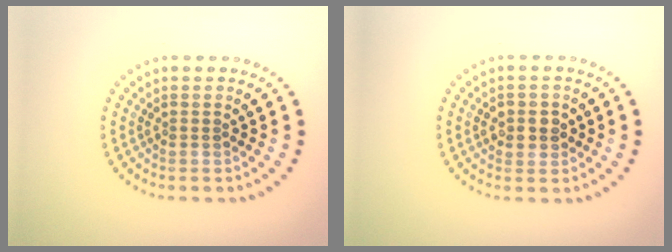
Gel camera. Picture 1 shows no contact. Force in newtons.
{"total": 2.3, "press": 2.3, "slide": 0.4}